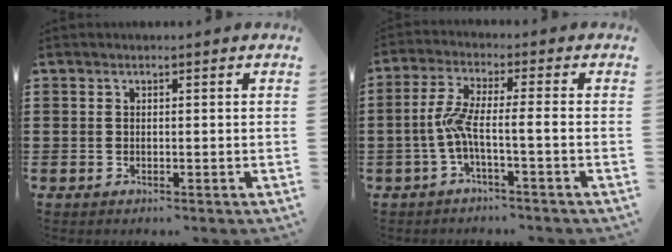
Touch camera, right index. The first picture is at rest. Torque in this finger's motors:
{"motor_torque": [1.35, -0.68, 0.55, 0.21]}